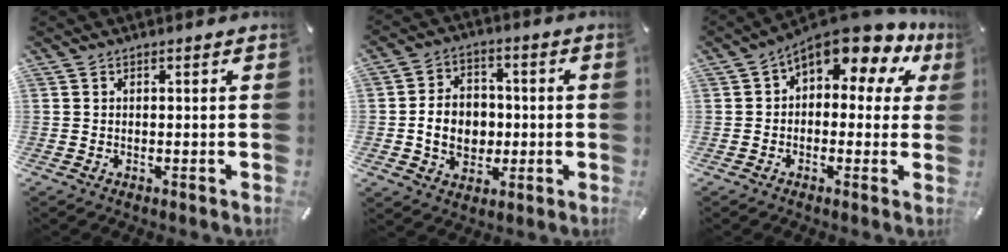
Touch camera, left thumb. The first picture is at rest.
{"total": 9.7, "force": [-0.9, 8.1, 5.3], "torque": [-0.108, 0.016, -0.013]}
{"total": 11.7, "force": [7.3, 5.5, 7.4], "torque": [-0.115, -0.054, 0.128]}